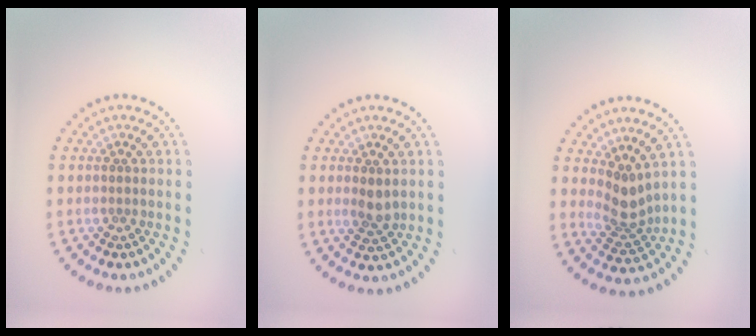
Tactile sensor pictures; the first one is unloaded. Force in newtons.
{"total": 1.9, "press": 1.8, "slide": 0.6}
{"total": 2.8, "press": 2.0, "slide": 2.0}